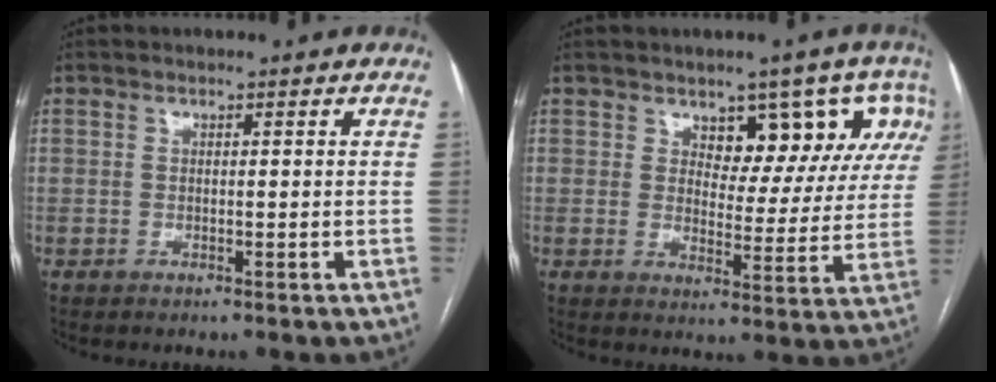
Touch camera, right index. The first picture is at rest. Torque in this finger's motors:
{"motor_torque": [0.21, 0.18, 0.13, 0.02]}